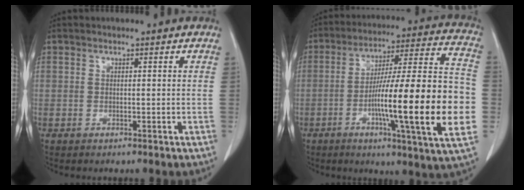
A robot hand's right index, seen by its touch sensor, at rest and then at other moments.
{"total": 23.9, "force": [-5.1, 1.0, 23.4], "torque": [-0.319, 0.003, -0.080]}